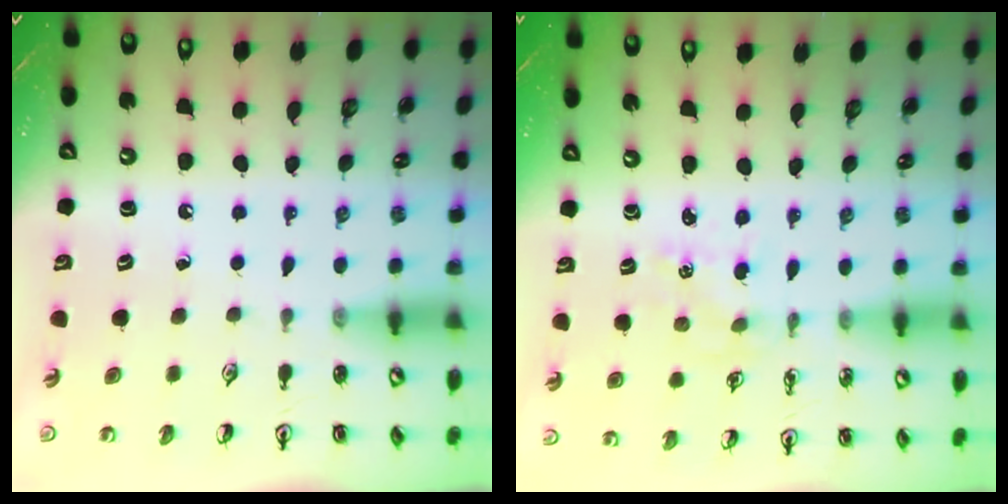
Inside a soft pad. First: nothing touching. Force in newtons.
{"total": 1.6, "press": 1.5, "slide": 0.2}